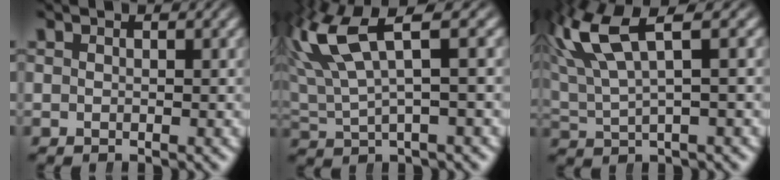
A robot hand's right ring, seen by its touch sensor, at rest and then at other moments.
{"total": 8.2, "force": [3.4, 4.5, 6.0], "torque": [-0.128, 0.003, 0.054]}
{"total": 7.4, "force": [3.2, 3.7, 5.6], "torque": [-0.122, -0.001, 0.059]}